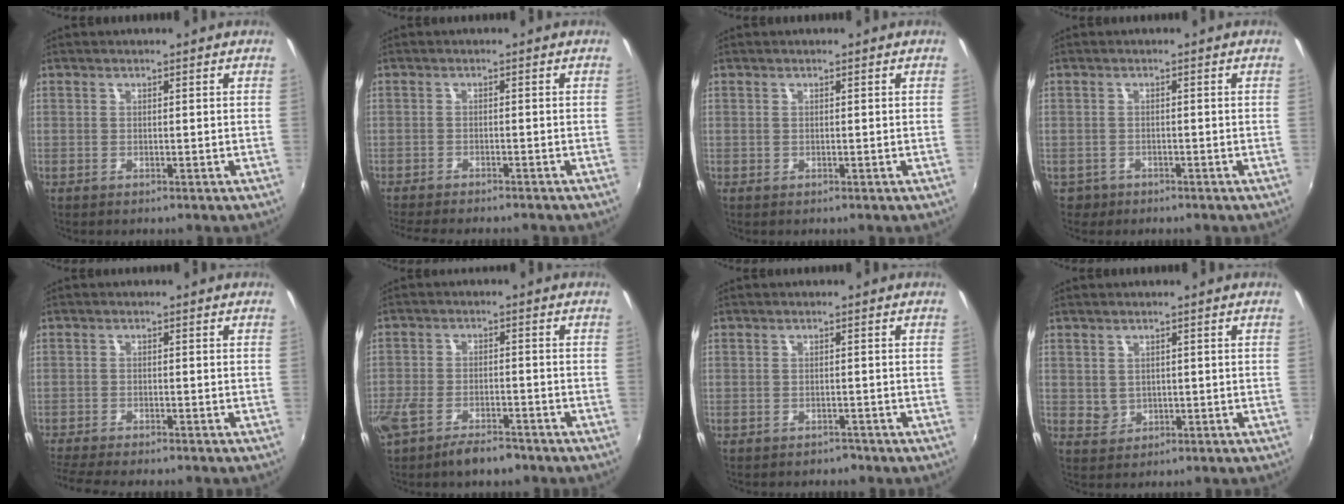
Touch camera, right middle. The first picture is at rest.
{"total": 8.7, "force": [-7.7, 1.3, 3.7], "torque": [-0.086, -0.022, -0.121]}
{"total": 0.0}
{"total": 2.8, "force": [-1.6, 2.2, 0.6], "torque": [-0.020, -0.004, -0.023]}
{"total": 7.1, "force": [-6.3, 0.6, 3.1], "torque": [-0.082, -0.028, -0.106]}
{"total": 10.3, "force": [-7.4, 4.4, 5.7], "torque": [-0.144, -0.028, -0.132]}
{"total": 2.1, "force": [-1.7, 1.2, 0.3], "torque": [-0.010, -0.005, -0.024]}
{"total": 2.6, "force": [0.5, 2.5, 0.8], "torque": [-0.009, 0.003, 0.012]}